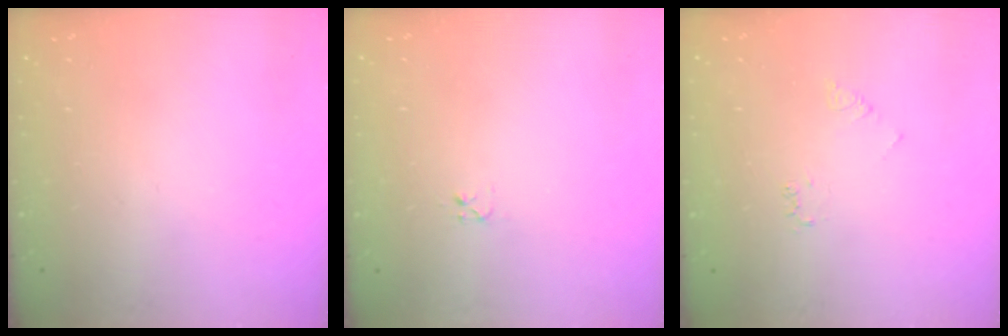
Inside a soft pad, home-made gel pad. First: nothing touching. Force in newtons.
{"total": 3.2, "press": 3.2, "slide": 0.4}
{"total": 2.3, "press": 2.3, "slide": 0.4}